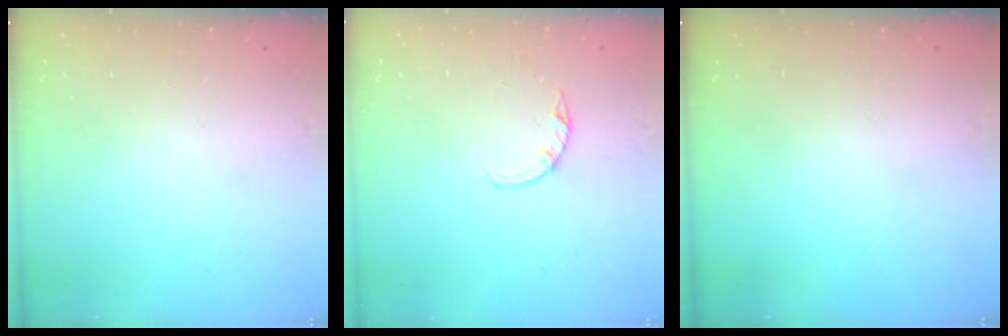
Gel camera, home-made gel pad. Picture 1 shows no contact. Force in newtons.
{"total": 2.2, "press": 2.2, "slide": 0.4}
{"total": 0.0}